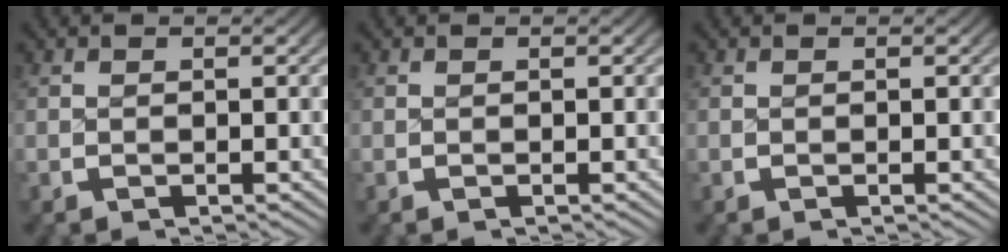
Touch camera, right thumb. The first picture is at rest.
{"total": 0.0}
{"total": 0.0}